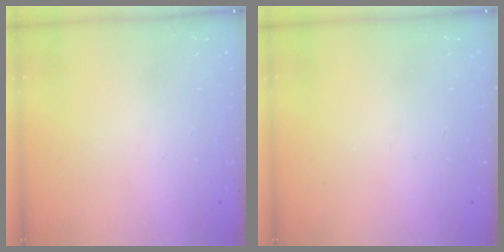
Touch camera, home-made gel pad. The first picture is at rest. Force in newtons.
{"total": 0.0}